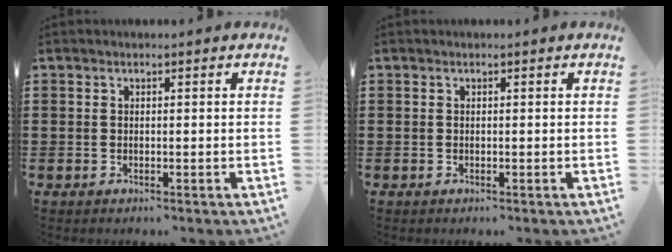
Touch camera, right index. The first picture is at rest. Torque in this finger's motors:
{"motor_torque": [1.08, 1.06, 0.00, 0.00]}